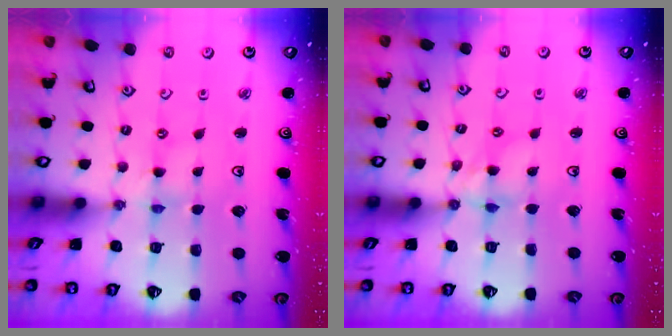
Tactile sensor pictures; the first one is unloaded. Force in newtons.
{"total": 5.9, "press": 5.8, "slide": 0.5}